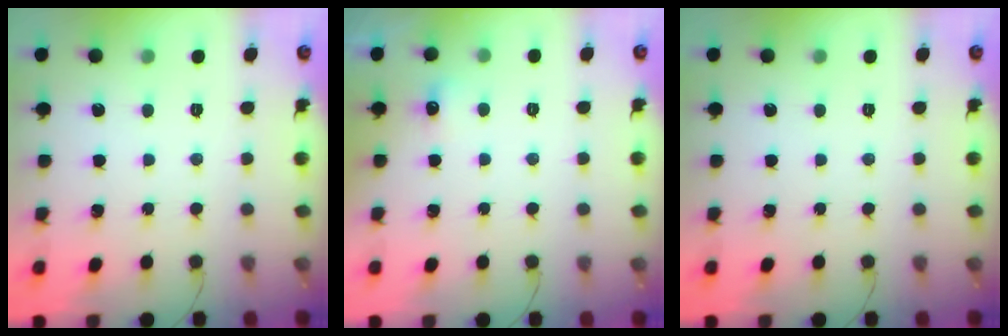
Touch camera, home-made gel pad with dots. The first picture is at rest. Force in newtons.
{"total": 11.4, "press": 3.9, "slide": 10.8}
{"total": 0.0}